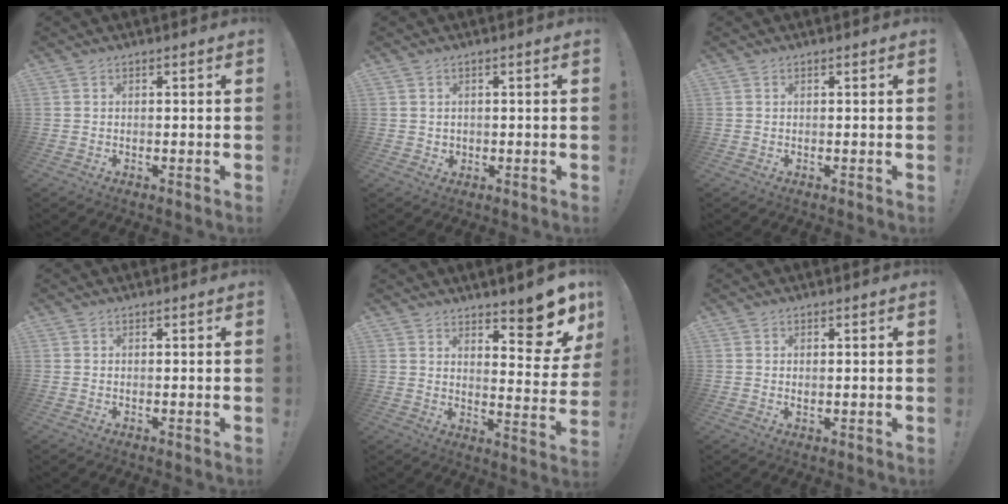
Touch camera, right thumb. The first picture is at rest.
{"total": 1.5, "force": [0.5, 1.4, 0.4], "torque": [-0.004, -0.003, 0.008]}
{"total": 0.0}
{"total": 0.0}
{"total": 10.8, "force": [8.0, 2.7, 6.7], "torque": [-0.064, -0.073, 0.131]}
{"total": 0.7, "force": [0.3, 0.1, 0.6], "torque": [-0.011, 0.001, 0.005]}